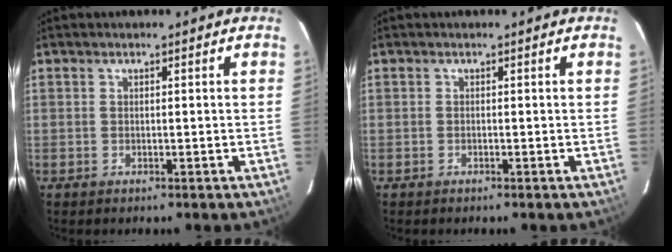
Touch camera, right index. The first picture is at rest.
{"total": 0.0}